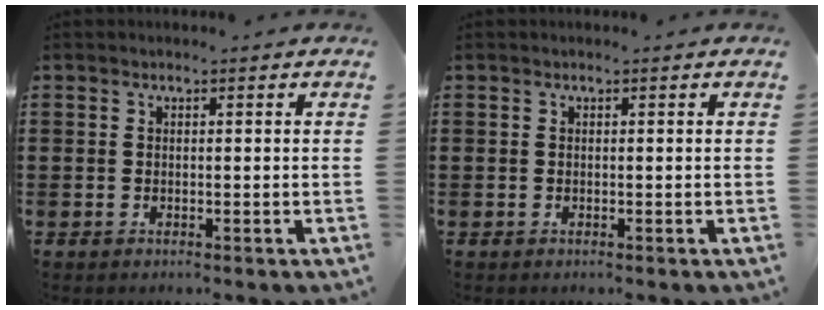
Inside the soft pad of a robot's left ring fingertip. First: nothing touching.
{"total": 0.0}